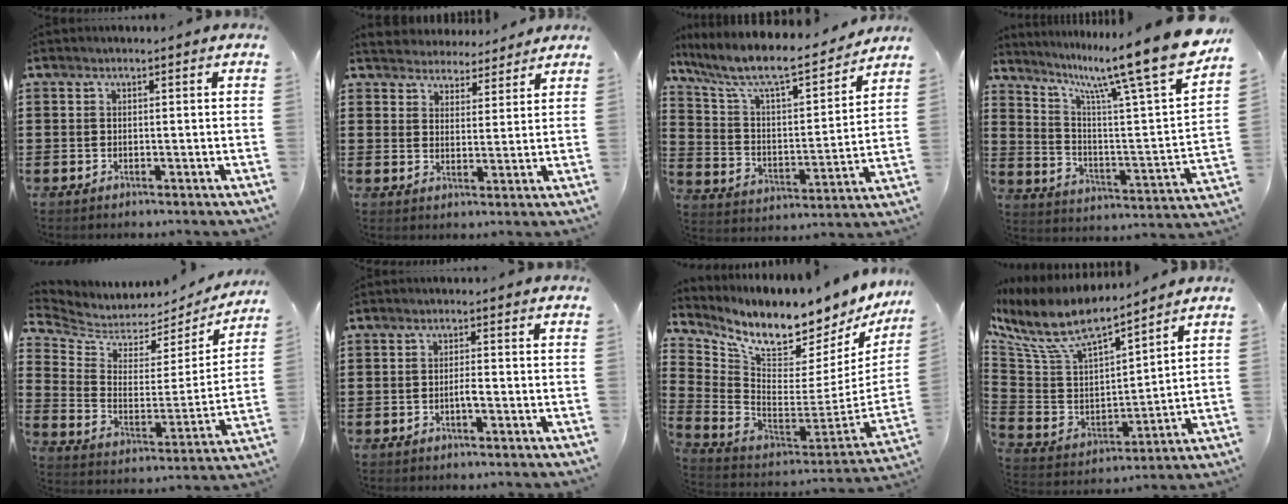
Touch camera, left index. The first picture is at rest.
{"total": 3.8, "force": [3.6, 1.0, -0.3], "torque": [-0.011, -0.015, 0.065]}
{"total": 8.7, "force": [7.3, 1.2, 4.6], "torque": [-0.120, -0.049, 0.118]}
{"total": 14.4, "force": [11.2, 0.3, 9.1], "torque": [-0.179, -0.083, 0.173]}
{"total": 4.9, "force": [4.4, 2.2, 0.7], "torque": [-0.047, -0.038, 0.073]}
{"total": 1.7, "force": [-0.7, 0.2, 1.6], "torque": [-0.030, 0.002, -0.012]}
{"total": 8.3, "force": [7.1, 1.6, 3.9], "torque": [-0.102, -0.072, 0.114]}
{"total": 10.5, "force": [8.1, 3.2, 5.9], "torque": [-0.153, -0.049, 0.141]}